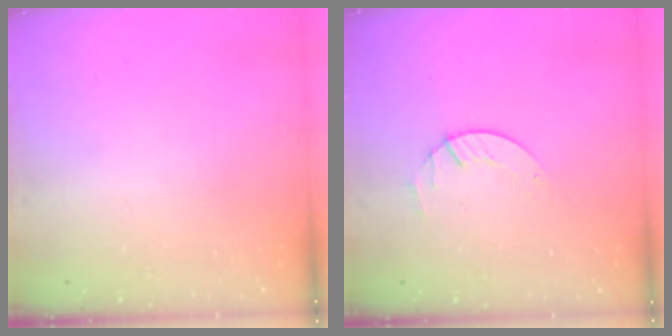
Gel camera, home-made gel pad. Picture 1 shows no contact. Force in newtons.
{"total": 1.4, "press": 1.4, "slide": 0.2}